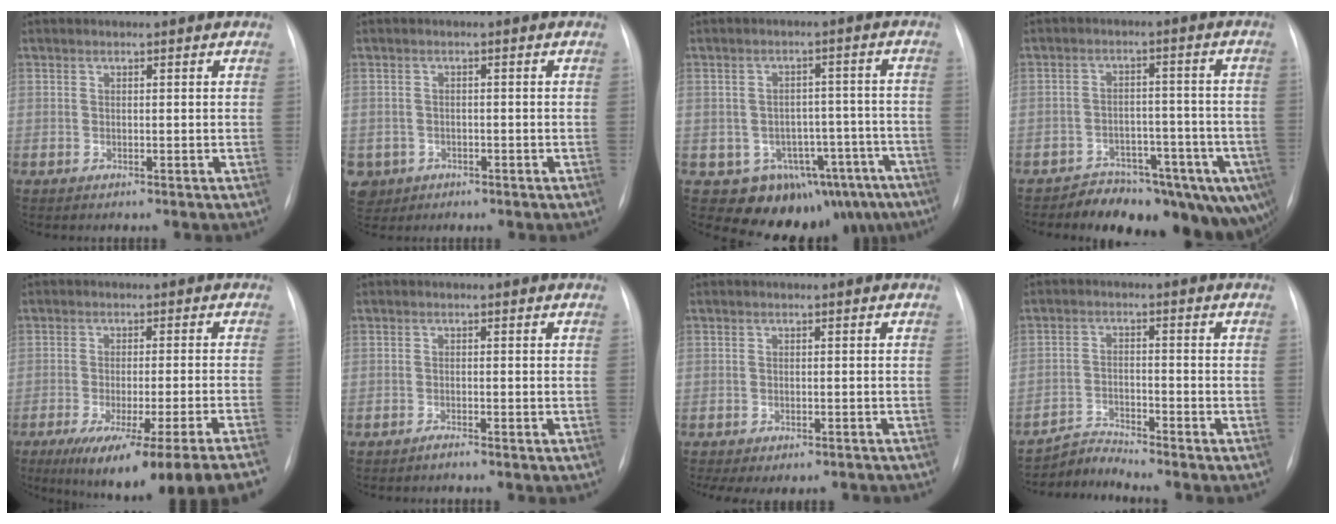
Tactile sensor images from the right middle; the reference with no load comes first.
{"total": 4.9, "force": [-2.2, 4.3, 0.6], "torque": [-0.016, 0.006, -0.032]}
{"total": 13.4, "force": [-9.2, 8.7, 4.4], "torque": [-0.030, 0.046, -0.105]}
{"total": 15.1, "force": [-11.5, 6.8, 7.0], "torque": [-0.034, 0.033, -0.138]}
{"total": 19.4, "force": [-14.8, -0.9, 12.5], "torque": [-0.120, -0.039, -0.209]}
{"total": 0.8, "force": [-0.8, -0.1, 0.3], "torque": [-0.007, -0.001, -0.013]}
{"total": 7.8, "force": [-6.1, 3.6, 3.2], "torque": [-0.051, 0.004, -0.076]}
{"total": 3.9, "force": [-3.6, -1.0, -1.2], "torque": [0.021, -0.013, -0.064]}